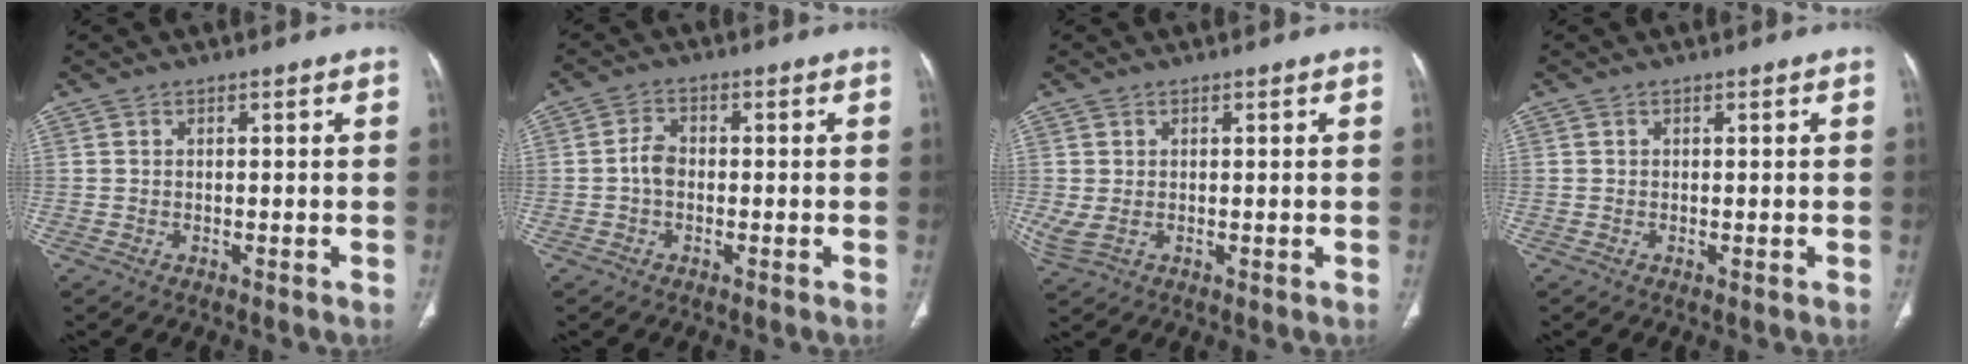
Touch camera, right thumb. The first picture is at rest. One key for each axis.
{"total": 3.2, "fx": -0.6, "fy": 2.2, "fz": 2.2, "tx": -0.035, "ty": 0.010, "tz": -0.018}
{"total": 3.1, "fx": 0.0, "fy": 1.7, "fz": 2.6, "tx": -0.074, "ty": 0.002, "tz": 0.010}
{"total": 0.0}